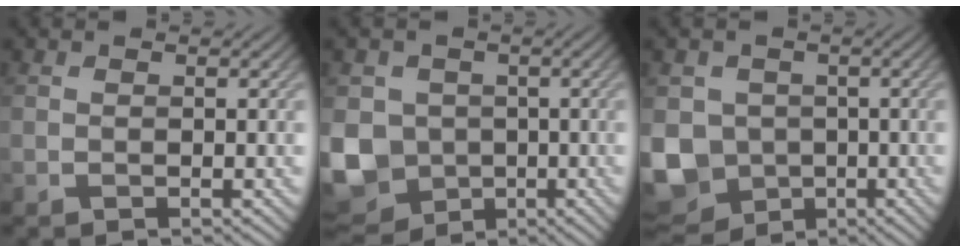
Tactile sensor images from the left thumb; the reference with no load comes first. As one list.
[{"total": 10.5, "force": [-1.5, 9.3, 4.6], "torque": [-0.141, -0.035, -0.039]}, {"total": 9.8, "force": [-1.7, 8.7, 4.4], "torque": [-0.127, -0.035, -0.041]}]